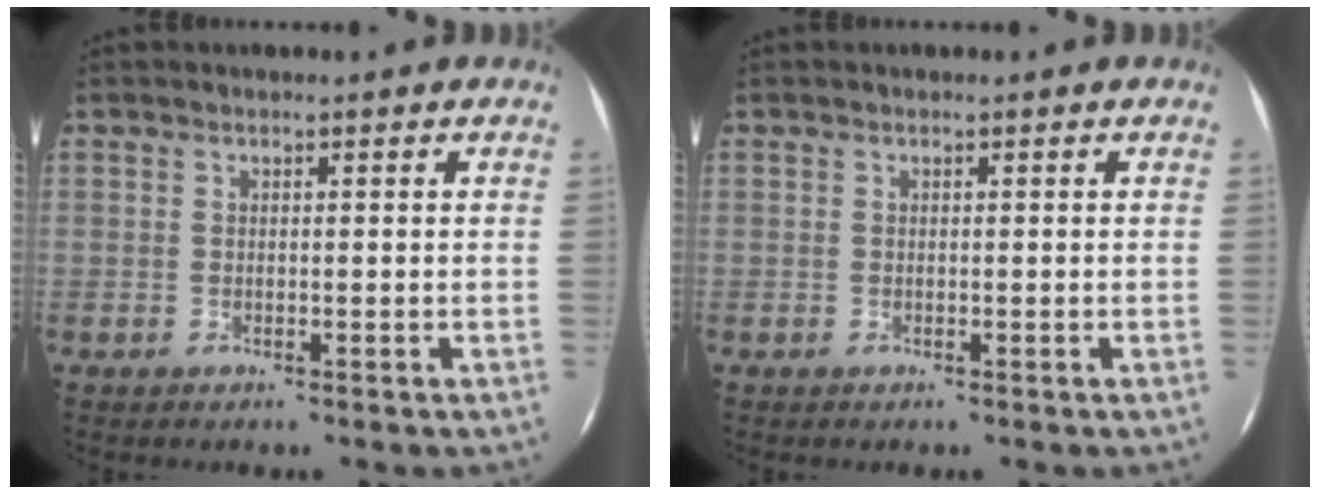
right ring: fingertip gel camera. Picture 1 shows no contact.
{"total": 0.0}